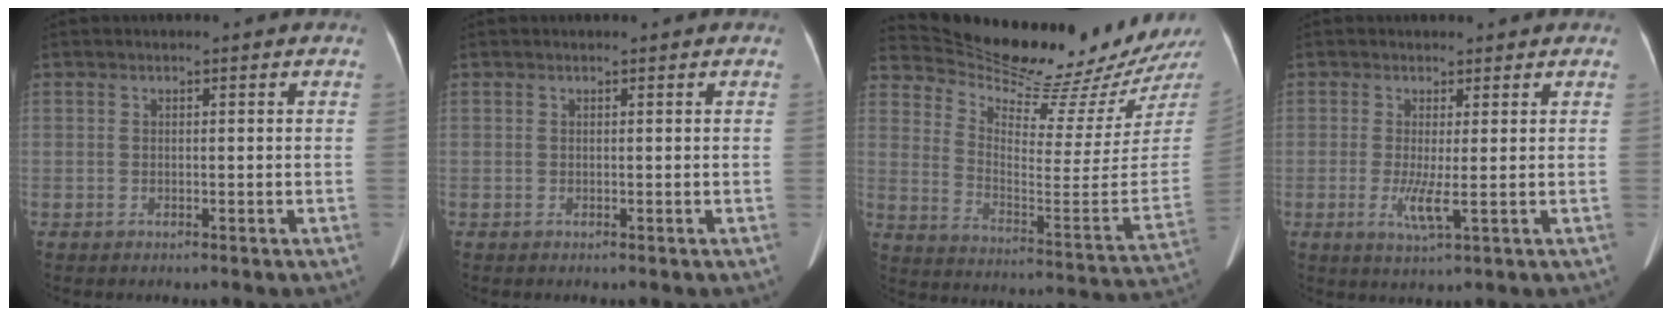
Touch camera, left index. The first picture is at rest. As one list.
[{"total": 0.0}, {"total": 24.1, "force": [22.5, 0.2, 8.8], "torque": [-0.150, -0.108, 0.321]}, {"total": 3.6, "force": [-0.1, 0.3, 3.6], "torque": [-0.071, -0.009, 0.003]}]